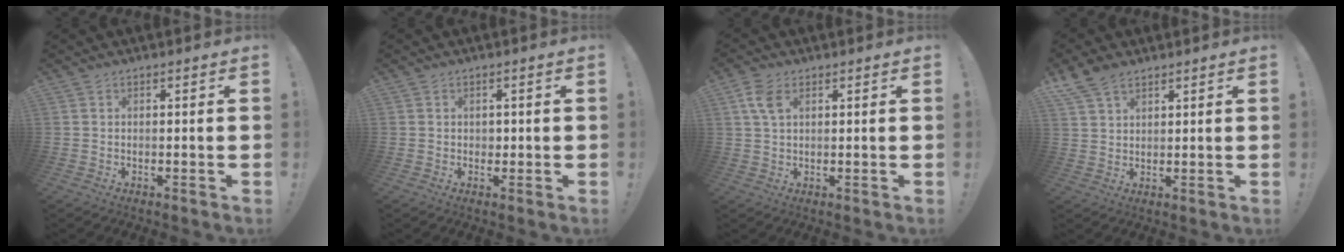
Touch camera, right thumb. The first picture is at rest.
{"total": 1.4, "force": [0.2, 1.3, 0.3], "torque": [-0.001, 0.000, 0.004]}
{"total": 5.6, "force": [2.2, 3.1, 4.1], "torque": [-0.085, -0.002, 0.041]}
{"total": 7.0, "force": [5.1, 3.6, 3.1], "torque": [-0.059, -0.020, 0.100]}